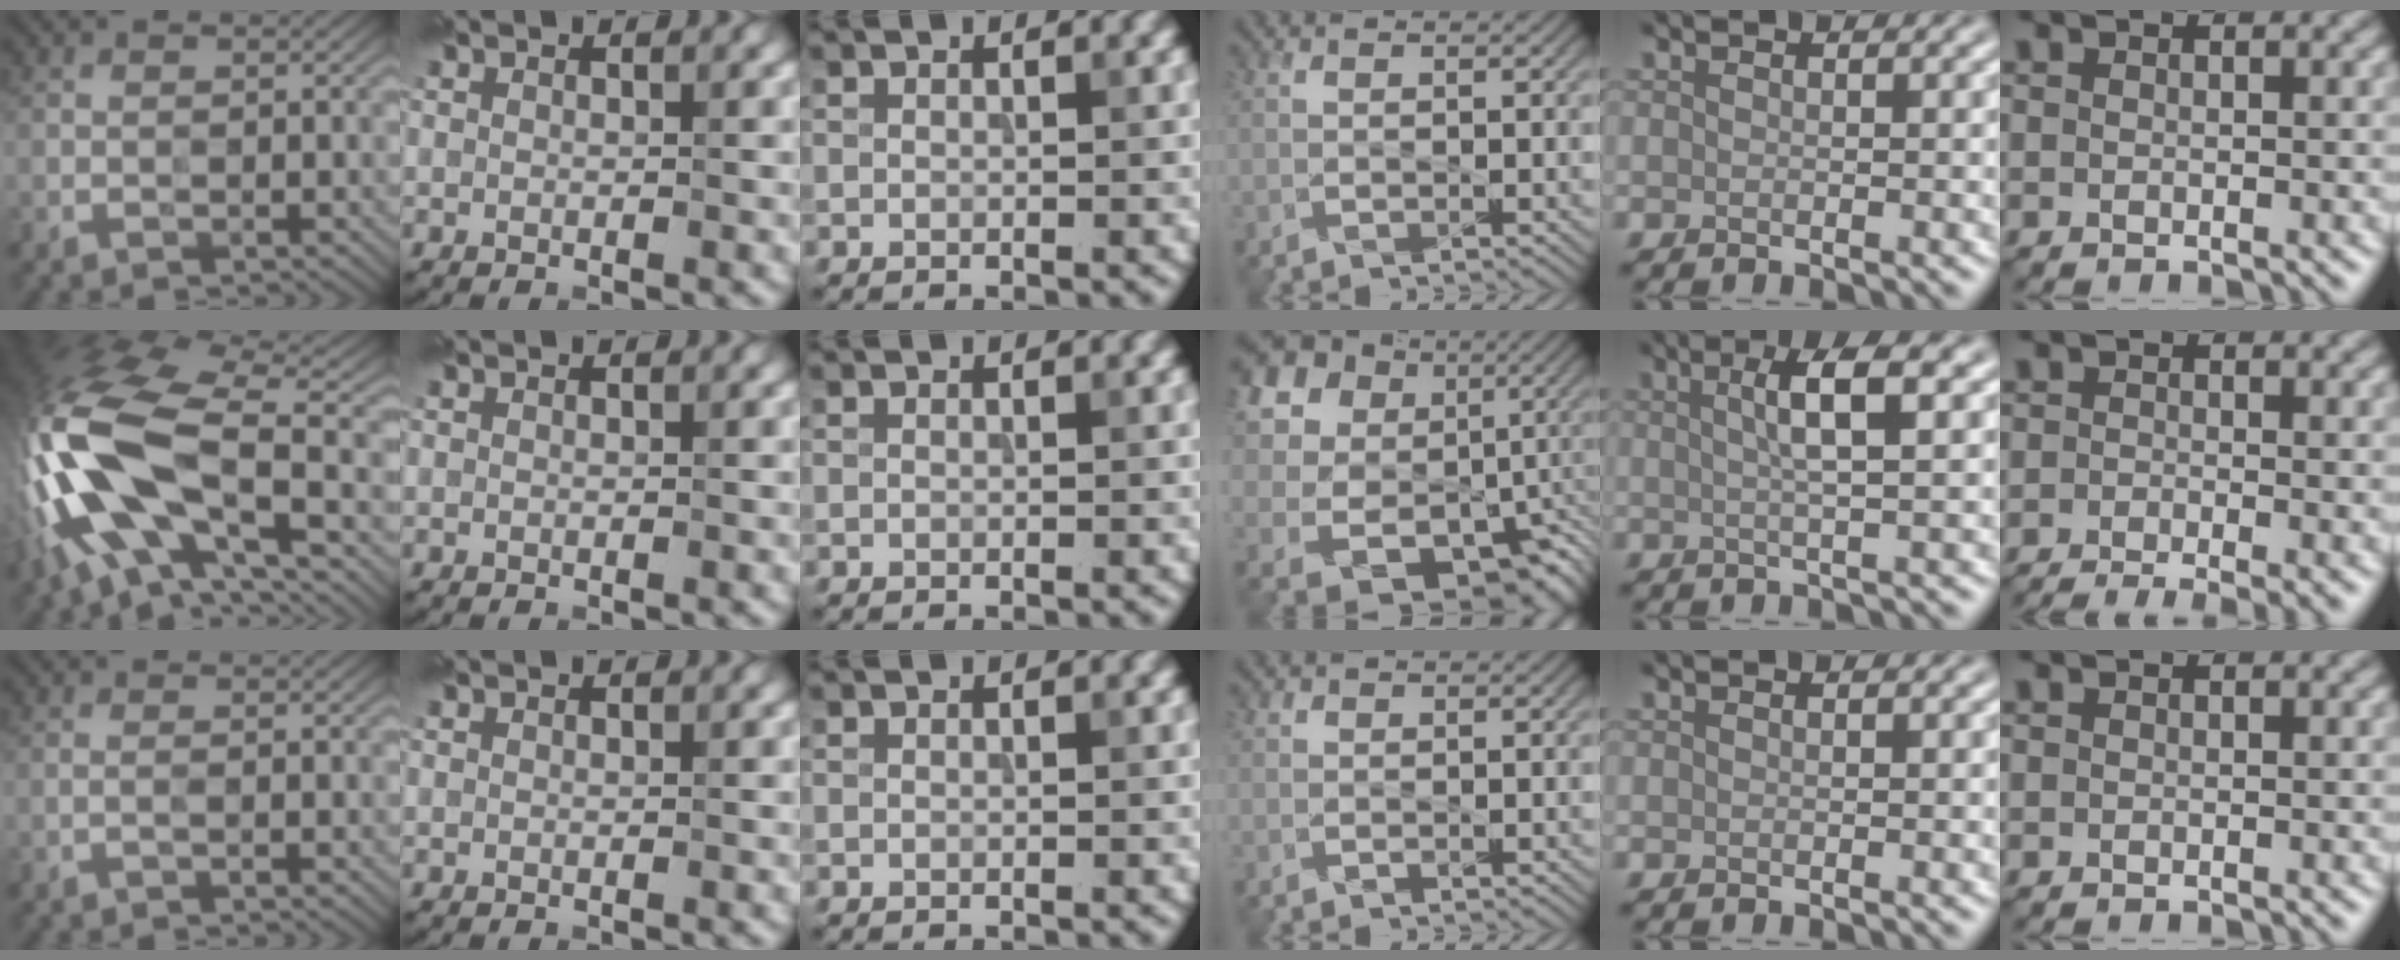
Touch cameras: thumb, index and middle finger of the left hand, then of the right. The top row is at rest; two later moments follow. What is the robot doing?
{"motion": "wipe", "object": "mirror"}